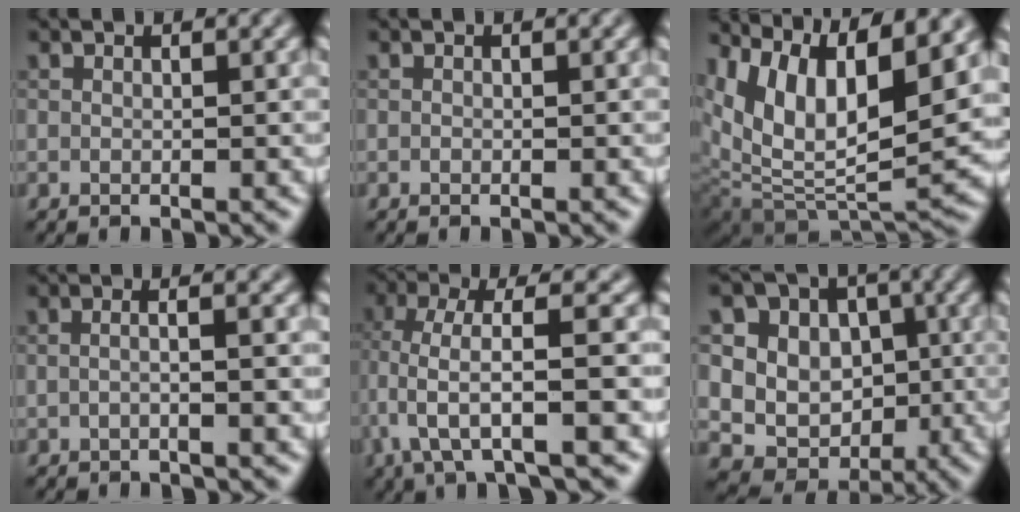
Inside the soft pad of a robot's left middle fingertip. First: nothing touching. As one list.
[{"total": 0.0}, {"total": 11.9, "force": [5.9, 5.0, 9.0], "torque": [-0.175, 0.010, 0.111]}, {"total": 2.6, "force": [-0.2, 1.1, 2.3], "torque": [-0.011, -0.002, -0.026]}, {"total": 5.9, "force": [-0.7, 1.2, 5.7], "torque": [-0.116, 0.010, -0.015]}, {"total": 13.4, "force": [3.0, 12.0, 5.2], "torque": [-0.113, 0.038, 0.046]}]